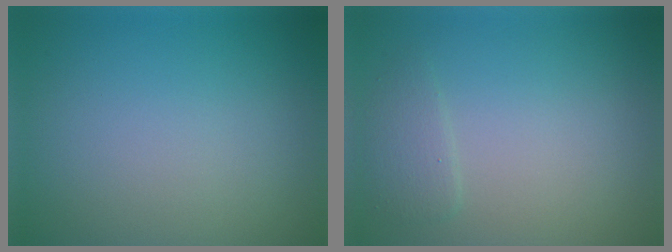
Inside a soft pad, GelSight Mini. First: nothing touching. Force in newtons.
{"total": 1.4, "press": 1.4, "slide": 0.1}